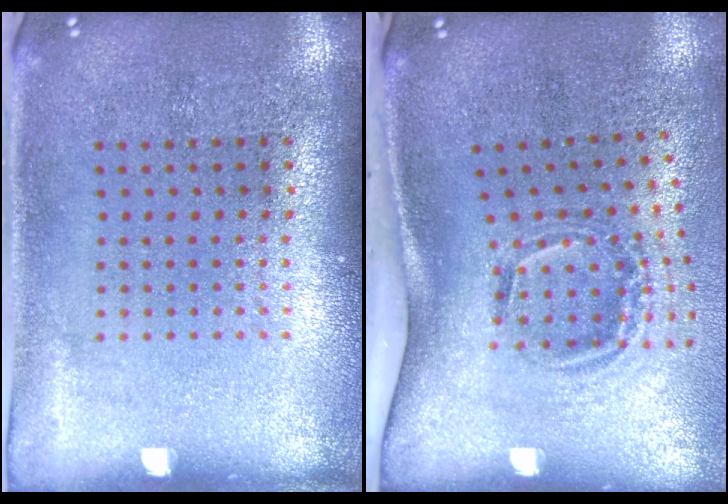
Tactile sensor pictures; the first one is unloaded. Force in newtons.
{"total": 2.1, "press": 1.2, "slide": 1.6}